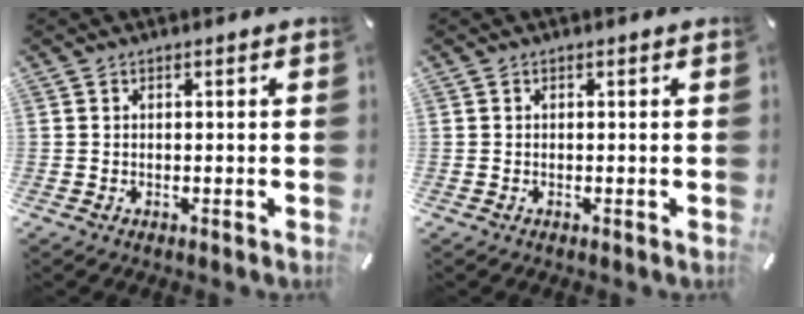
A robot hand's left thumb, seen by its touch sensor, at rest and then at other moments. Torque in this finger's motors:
{"motor_torque": [-0.01, 0.00, 0.02, 0.02, 0.00]}